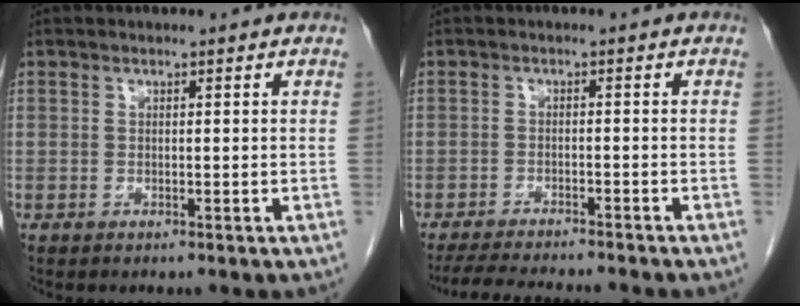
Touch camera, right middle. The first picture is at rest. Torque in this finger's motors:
{"motor_torque": [0.88, -0.81, 0.09, 0.03]}